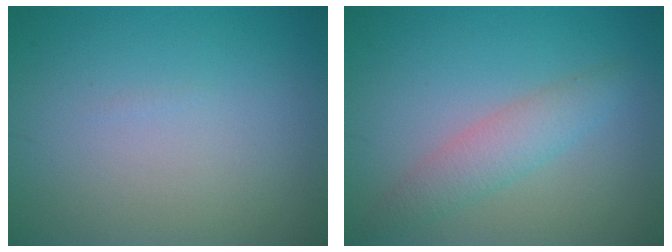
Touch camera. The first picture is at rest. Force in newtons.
{"total": 2.9, "press": 2.9, "slide": 0.1}